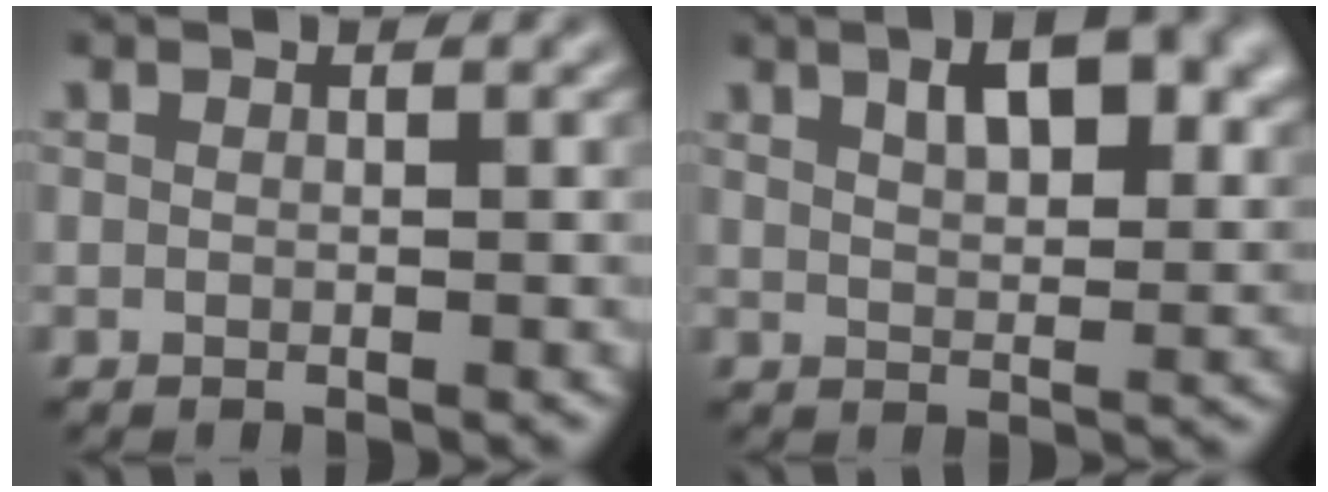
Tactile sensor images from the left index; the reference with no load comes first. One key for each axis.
{"total": 6.5, "fx": 3.0, "fy": 2.9, "fz": 5.0, "tx": -0.073, "ty": 0.008, "tz": 0.043}